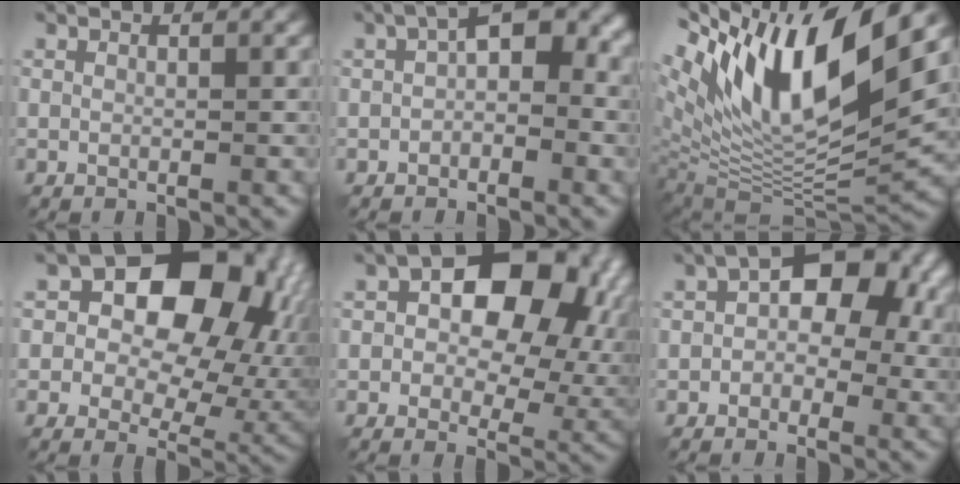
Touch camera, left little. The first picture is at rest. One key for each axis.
{"total": 5.1, "fx": 0.8, "fy": 2.7, "fz": 4.2, "tx": -0.061, "ty": 0.015, "tz": 0.000}
{"total": 15.3, "fx": 6.0, "fy": 5.7, "fz": 12.9, "tx": -0.244, "ty": 0.007, "tz": 0.099}
{"total": 13.7, "fx": 3.3, "fy": 9.6, "fz": 9.2, "tx": -0.099, "ty": 0.013, "tz": 0.040}
{"total": 12.7, "fx": 2.8, "fy": 8.0, "fz": 9.5, "tx": -0.118, "ty": 0.001, "tz": 0.039}
{"total": 9.0, "fx": 2.2, "fy": 5.9, "fz": 6.5, "tx": -0.074, "ty": 0.008, "tz": 0.018}